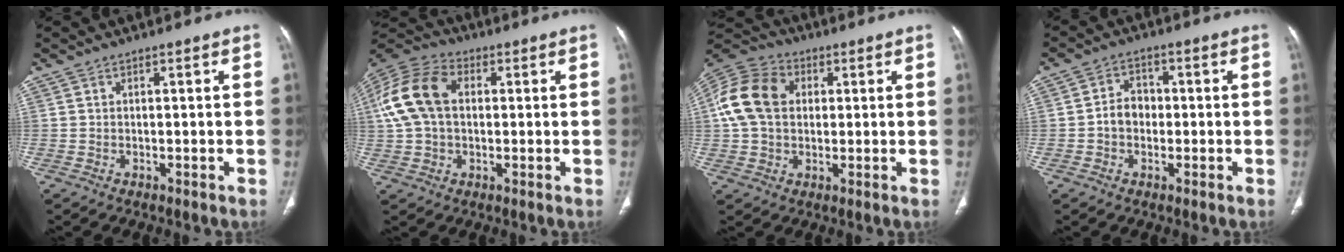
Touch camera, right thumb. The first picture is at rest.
{"total": 14.4, "force": [2.2, 9.7, 10.4], "torque": [-0.214, 0.032, 0.035]}
{"total": 14.0, "force": [2.3, 10.4, 9.1], "torque": [-0.174, 0.026, 0.034]}
{"total": 4.6, "force": [-0.6, 3.7, 2.6], "torque": [-0.028, 0.017, -0.019]}